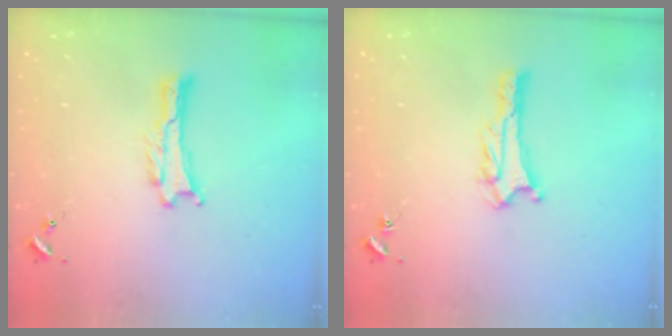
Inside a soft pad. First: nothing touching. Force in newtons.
{"total": 3.4, "press": 3.4, "slide": 0.2}